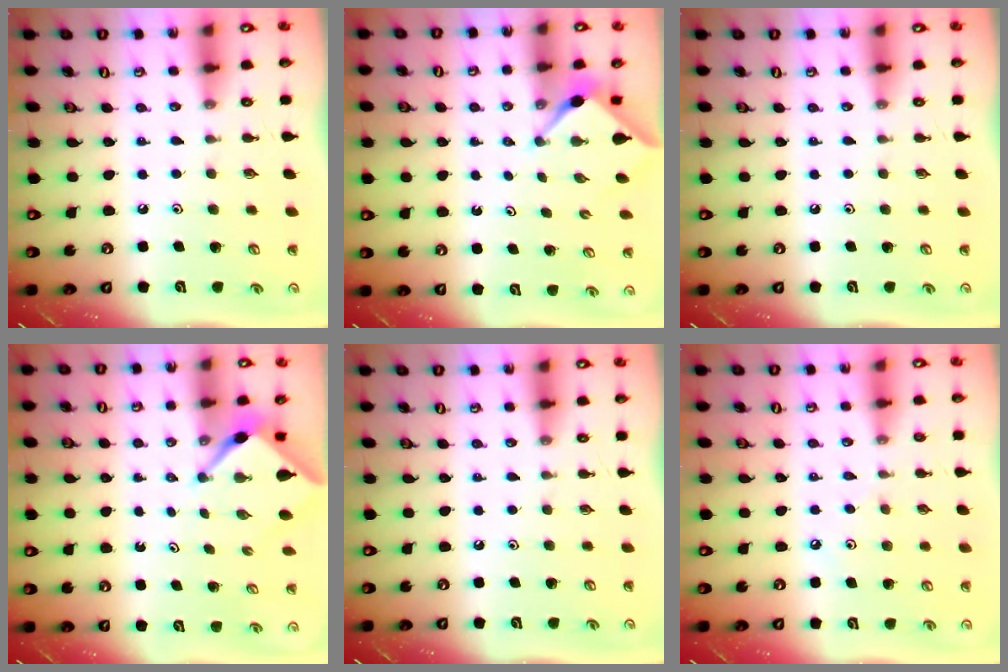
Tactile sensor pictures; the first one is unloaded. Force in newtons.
{"total": 3.0, "press": 3.0, "slide": 0.4}
{"total": 0.0}
{"total": 2.3, "press": 2.3, "slide": 0.3}
{"total": 0.0}
{"total": 4.0, "press": 4.0, "slide": 0.6}